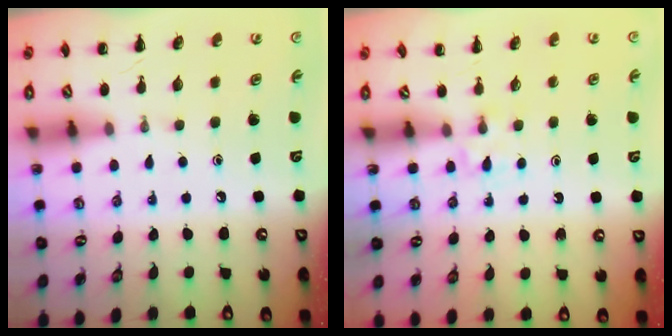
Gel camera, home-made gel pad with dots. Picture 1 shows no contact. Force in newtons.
{"total": 2.9, "press": 2.7, "slide": 1.1}